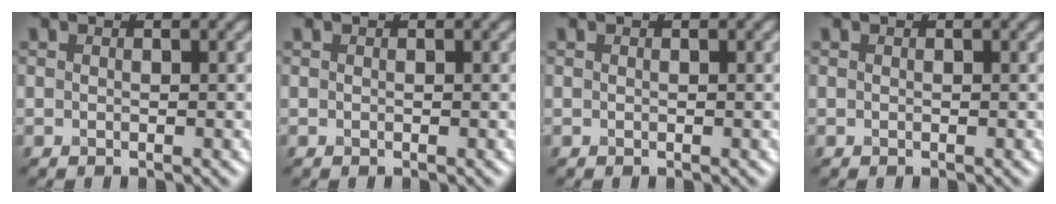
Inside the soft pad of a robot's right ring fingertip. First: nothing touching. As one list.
[{"total": 0.0}, {"total": 0.0}, {"total": 0.0}]